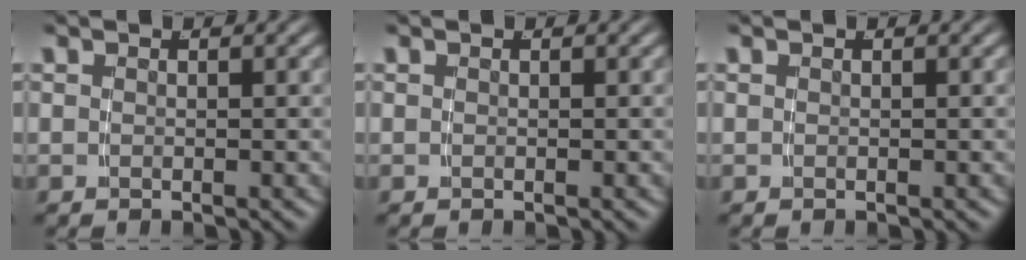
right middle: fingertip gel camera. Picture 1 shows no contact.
{"total": 0.0}
{"total": 0.0}